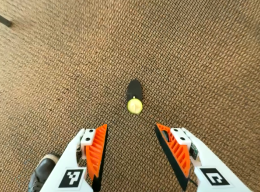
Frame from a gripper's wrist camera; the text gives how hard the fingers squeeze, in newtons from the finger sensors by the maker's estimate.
{"total": 0.0}